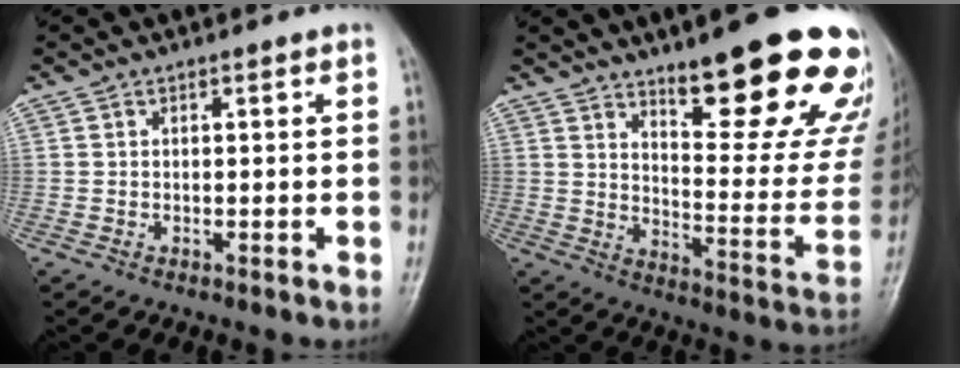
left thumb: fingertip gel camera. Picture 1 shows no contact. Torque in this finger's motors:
{"motor_torque": [2.25, 2.24, 1.56, -1.21, 0.13]}